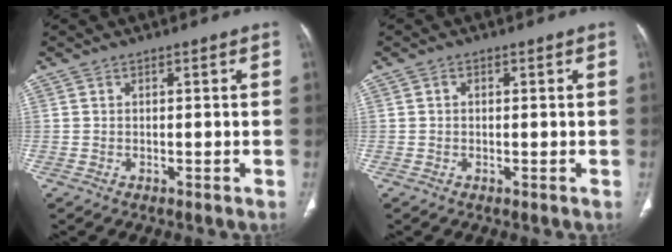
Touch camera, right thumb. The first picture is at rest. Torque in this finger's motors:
{"motor_torque": [-0.38, 0.33, -0.17, 0.08, 0.07]}